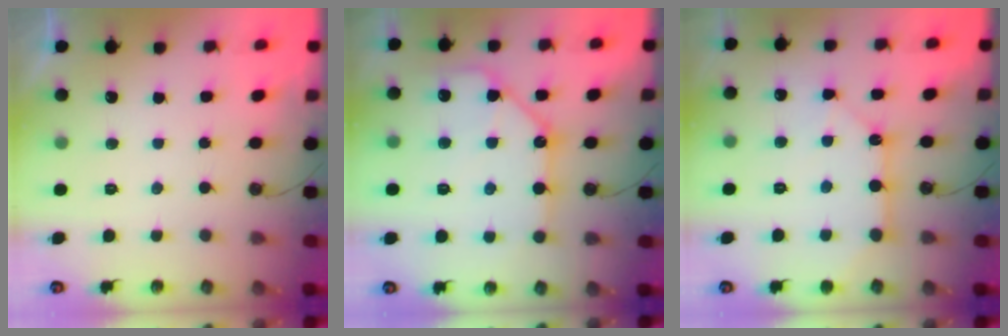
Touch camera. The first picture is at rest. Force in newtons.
{"total": 14.0, "press": 14.0, "slide": 1.5}
{"total": 11.1, "press": 11.1, "slide": 1.1}